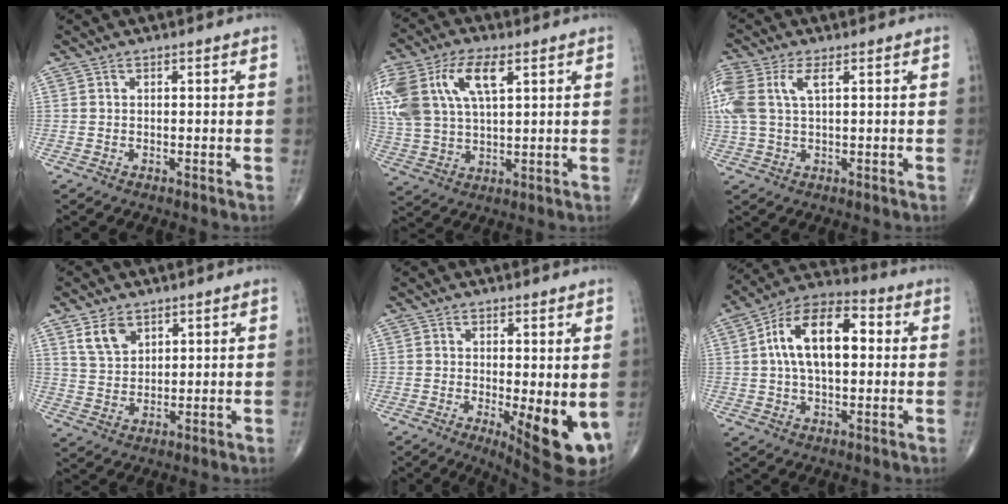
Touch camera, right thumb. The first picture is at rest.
{"total": 18.6, "force": [6.8, 9.5, 14.4], "torque": [-0.337, 0.014, 0.132]}
{"total": 10.4, "force": [3.0, 5.1, 8.5], "torque": [-0.235, 0.019, 0.064]}
{"total": 5.8, "force": [3.4, 3.6, 3.0], "torque": [-0.043, -0.018, 0.071]}
{"total": 10.8, "force": [-2.0, 3.4, 10.0], "torque": [-0.131, -0.024, -0.017]}
{"total": 15.6, "force": [2.2, 8.4, 13.0], "torque": [-0.214, 0.030, 0.030]}